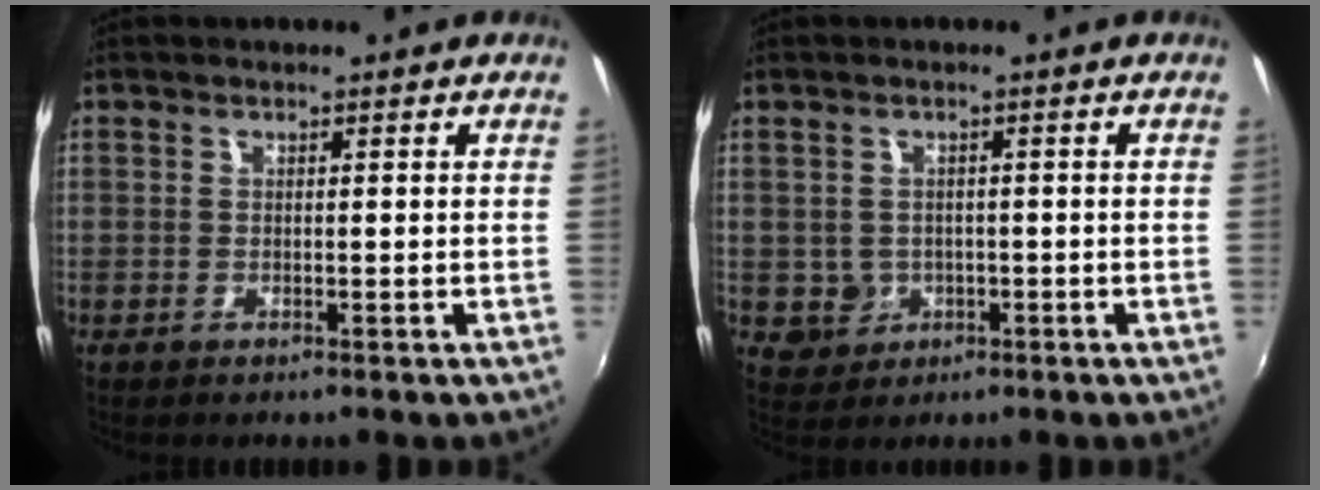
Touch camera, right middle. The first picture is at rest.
{"total": 4.1, "force": [-0.6, 3.9, 0.9], "torque": [-0.025, 0.003, 0.001]}